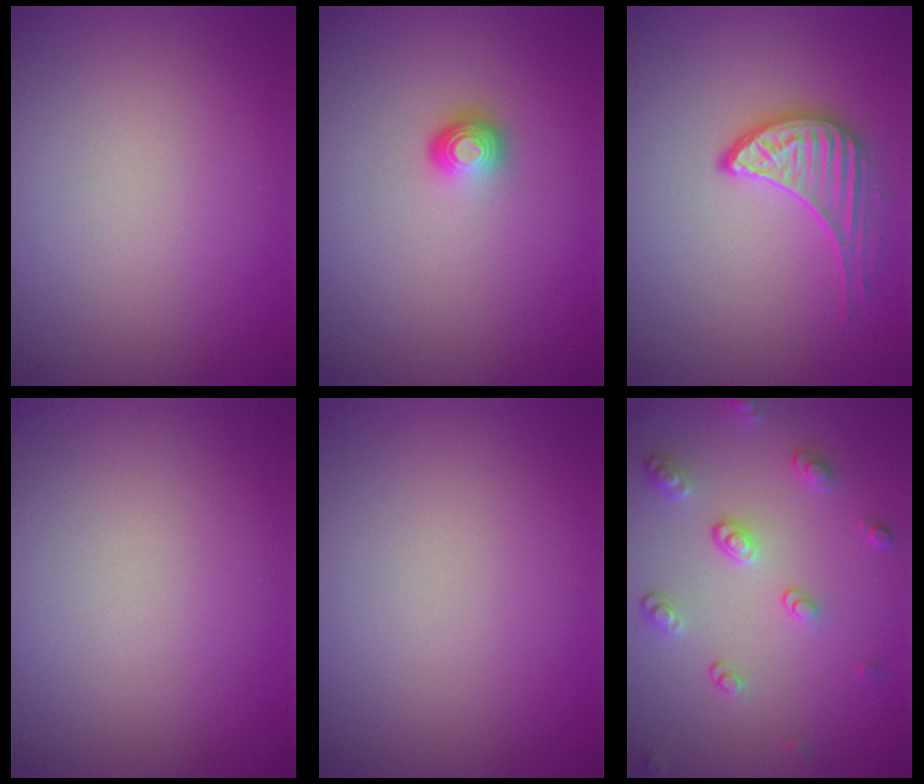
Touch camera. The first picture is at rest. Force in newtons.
{"total": 1.2, "press": 0.9, "slide": 0.7}
{"total": 2.7, "press": 2.2, "slide": 1.6}
{"total": 0.0}
{"total": 0.0}
{"total": 2.6, "press": 2.5, "slide": 0.7}